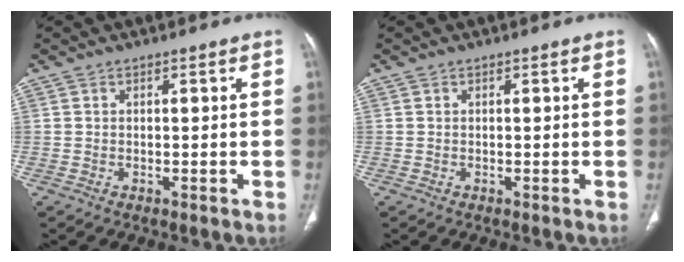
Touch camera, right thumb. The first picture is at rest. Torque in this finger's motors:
{"motor_torque": [0.07, 0.10, 0.20, 0.02, 0.06]}